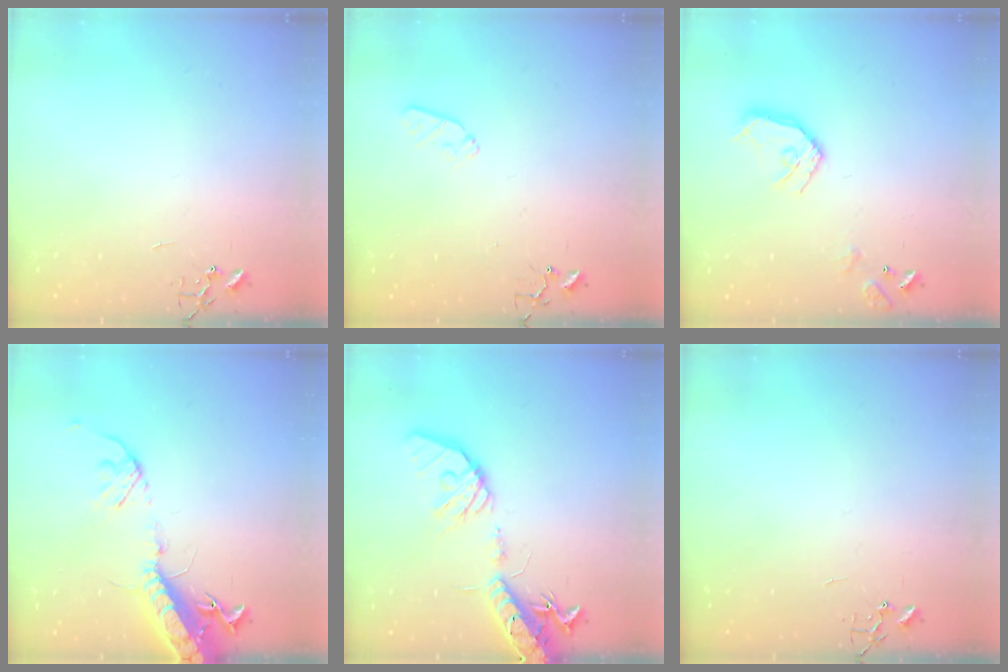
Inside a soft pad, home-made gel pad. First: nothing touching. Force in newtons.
{"total": 5.2, "press": 5.1, "slide": 0.7}
{"total": 12.7, "press": 12.6, "slide": 1.6}
{"total": 17.1, "press": 16.6, "slide": 4.0}
{"total": 18.6, "press": 18.2, "slide": 3.5}
{"total": 0.0}